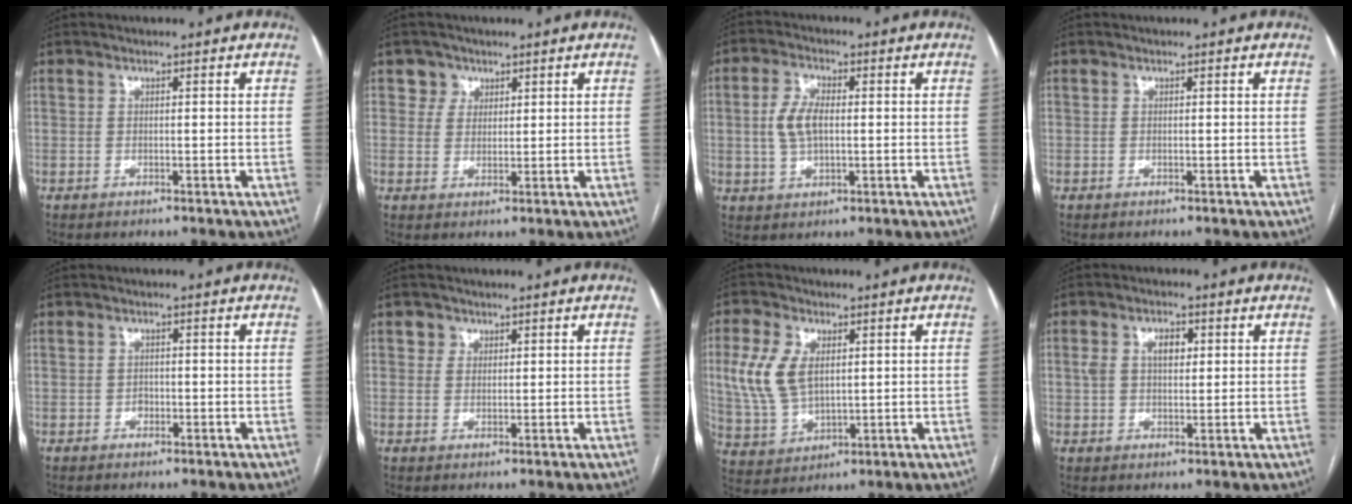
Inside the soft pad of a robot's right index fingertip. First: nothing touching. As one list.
[{"total": 2.9, "force": [1.5, 2.4, -0.3], "torque": [0.017, 0.005, 0.020]}, {"total": 5.8, "force": [0.2, 2.9, 5.1], "torque": [-0.113, 0.009, 0.005]}, {"total": 0.0}, {"total": 0.8, "force": [-0.3, 0.7, 0.4], "torque": [-0.007, 0.004, -0.005]}, {"total": 1.8, "force": [0.9, 1.6, 0.0], "torque": [0.011, -0.001, 0.008]}, {"total": 9.6, "force": [2.0, 5.8, 7.4], "torque": [-0.180, 0.012, 0.049]}, {"total": 4.4, "force": [1.7, 2.5, 3.2], "torque": [-0.072, 0.018, 0.034]}]